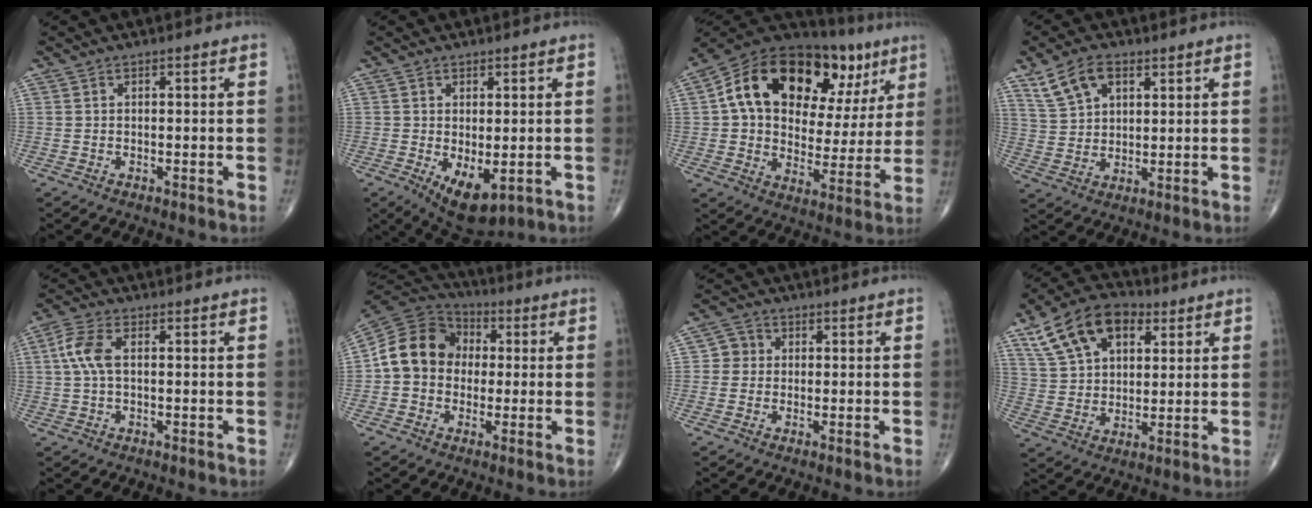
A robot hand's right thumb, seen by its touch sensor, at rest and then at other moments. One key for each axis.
{"total": 7.8, "fx": -2.0, "fy": 3.8, "fz": 6.5, "tx": -0.095, "ty": -0.014, "tz": -0.014}
{"total": 26.9, "fx": 9.8, "fy": 16.3, "fz": 19.0, "tx": -0.257, "ty": 0.030, "tz": 0.156}
{"total": 8.5, "fx": 4.9, "fy": 5.0, "fz": 4.9, "tx": -0.080, "ty": -0.009, "tz": 0.098}
{"total": 5.7, "fx": 0.7, "fy": 2.8, "fz": 4.9, "tx": -0.129, "ty": 0.017, "tz": 0.012}
{"total": 13.0, "fx": 0.4, "fy": 11.1, "fz": 6.8, "tx": -0.105, "ty": 0.033, "tz": -0.006}
{"total": 3.2, "fx": 0.1, "fy": 3.1, "fz": 0.8, "tx": 0.007, "ty": 0.007, "tz": -0.007}
{"total": 15.7, "fx": 7.7, "fy": 9.5, "fz": 10.0, "tx": -0.153, "ty": -0.003, "tz": 0.136}